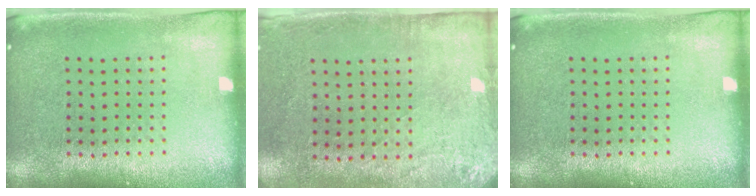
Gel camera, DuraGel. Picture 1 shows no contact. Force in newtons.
{"total": 2.8, "press": 2.2, "slide": 1.6}
{"total": 0.0}